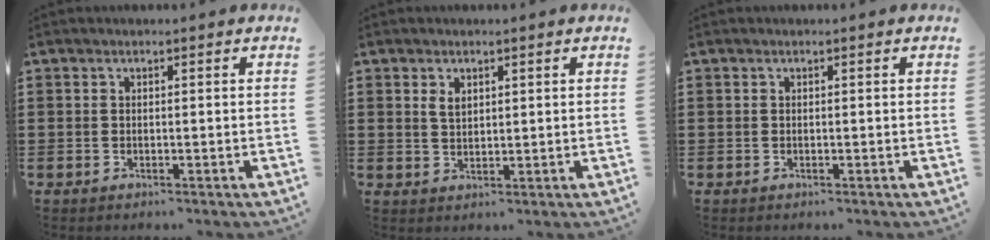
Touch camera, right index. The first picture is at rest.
{"total": 2.1, "force": [1.0, 1.2, 1.3], "torque": [-0.029, 0.004, 0.019]}
{"total": 0.0}